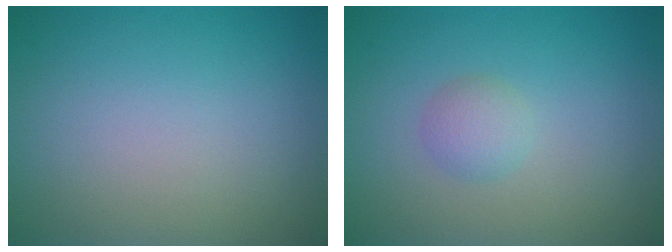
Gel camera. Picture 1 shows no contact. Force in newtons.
{"total": 1.6, "press": 1.6, "slide": 0.1}